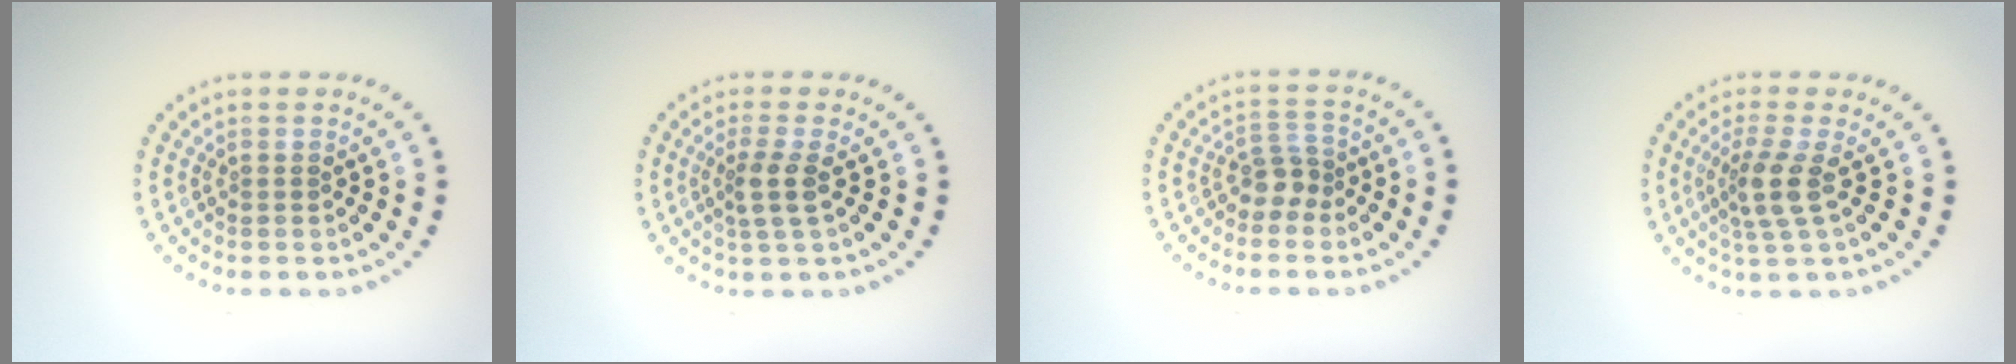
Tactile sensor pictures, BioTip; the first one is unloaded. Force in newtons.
{"total": 2.2, "press": 1.8, "slide": 1.3}
{"total": 2.1, "press": 1.6, "slide": 1.3}
{"total": 3.0, "press": 2.2, "slide": 1.9}